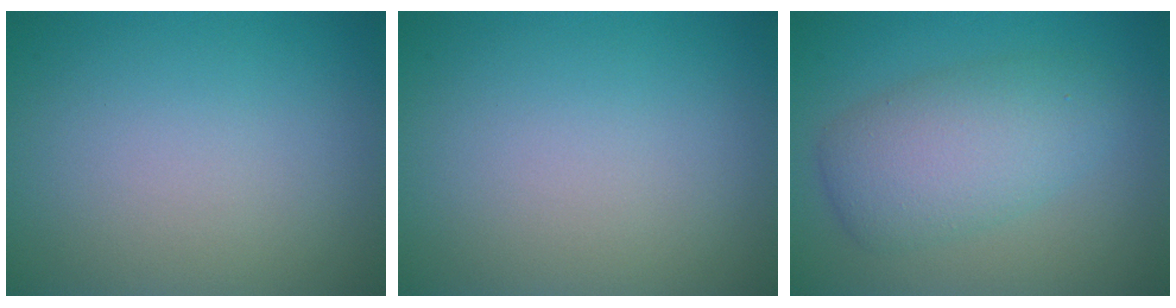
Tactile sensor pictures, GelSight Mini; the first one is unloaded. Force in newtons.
{"total": 0.0}
{"total": 5.4, "press": 5.4, "slide": 0.1}